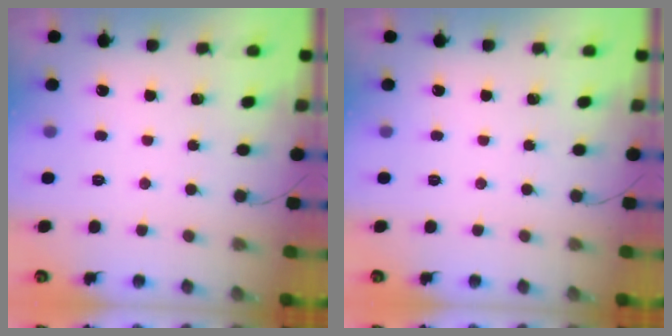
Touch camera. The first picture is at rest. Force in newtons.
{"total": 0.0}